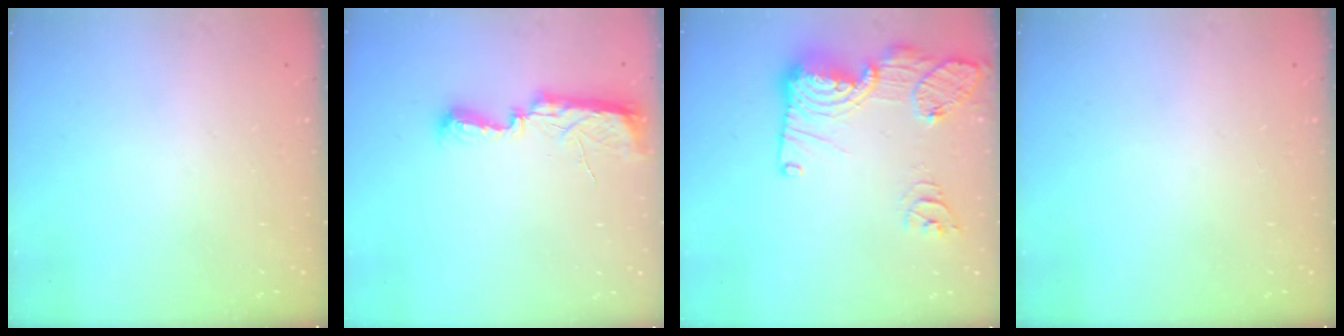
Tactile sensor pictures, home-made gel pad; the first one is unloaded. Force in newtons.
{"total": 7.9, "press": 7.8, "slide": 0.8}
{"total": 18.4, "press": 18.3, "slide": 1.7}
{"total": 0.0}